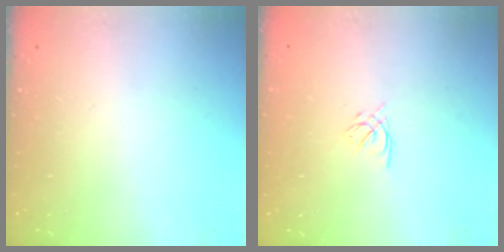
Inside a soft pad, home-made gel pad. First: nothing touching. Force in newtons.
{"total": 2.4, "press": 2.4, "slide": 0.3}